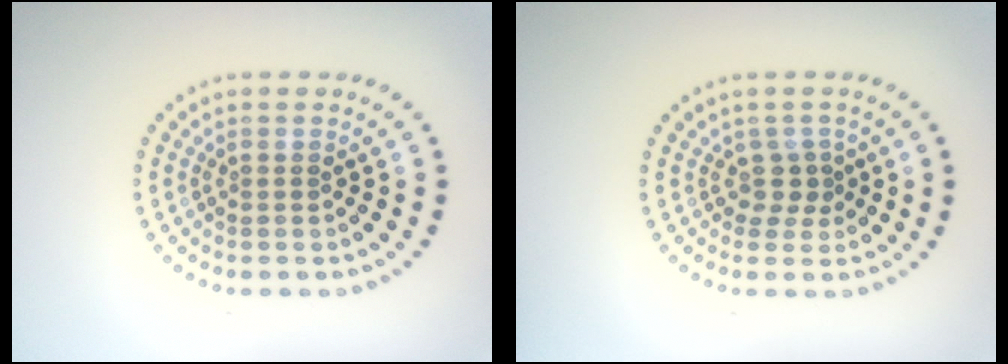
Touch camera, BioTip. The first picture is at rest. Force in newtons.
{"total": 1.8, "press": 1.1, "slide": 1.4}